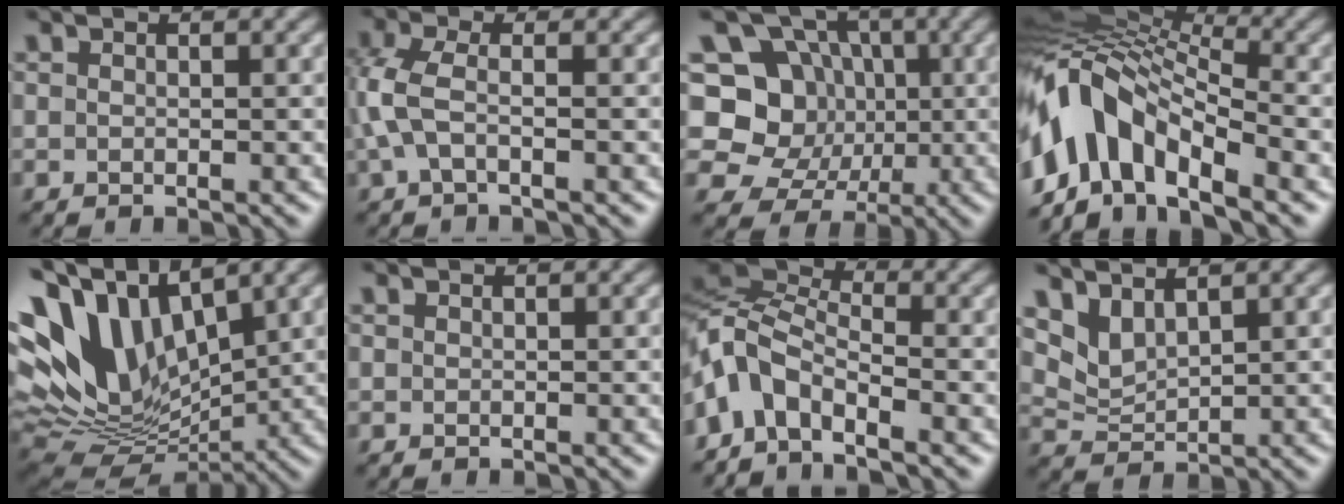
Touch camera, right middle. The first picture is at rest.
{"total": 2.9, "force": [-0.5, 1.2, 2.6], "torque": [-0.079, 0.003, -0.013]}
{"total": 8.2, "force": [0.2, 7.7, 3.0], "torque": [-0.056, 0.004, -0.023]}
{"total": 9.8, "force": [-4.6, 5.4, 6.8], "torque": [-0.120, 0.021, -0.098]}
{"total": 12.1, "force": [4.6, 6.8, 8.9], "torque": [-0.190, 0.017, 0.086]}
{"total": 0.6, "force": [0.0, -0.2, -0.6], "torque": [0.008, 0.001, 0.004]}
{"total": 5.3, "force": [-3.1, 2.7, 3.3], "torque": [-0.066, 0.010, -0.077]}
{"total": 2.7, "force": [2.5, 0.9, 0.7], "torque": [-0.027, -0.006, 0.061]}